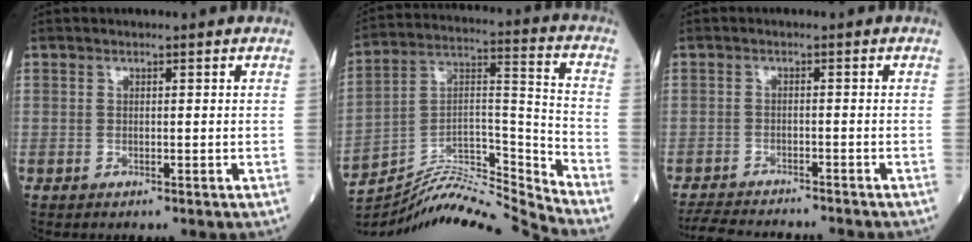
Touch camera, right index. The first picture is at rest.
{"total": 16.9, "force": [-16.5, -2.3, 3.2], "torque": [-0.061, 0.045, -0.285]}
{"total": 8.8, "force": [-8.3, 1.1, 2.6], "torque": [-0.044, -0.010, -0.127]}